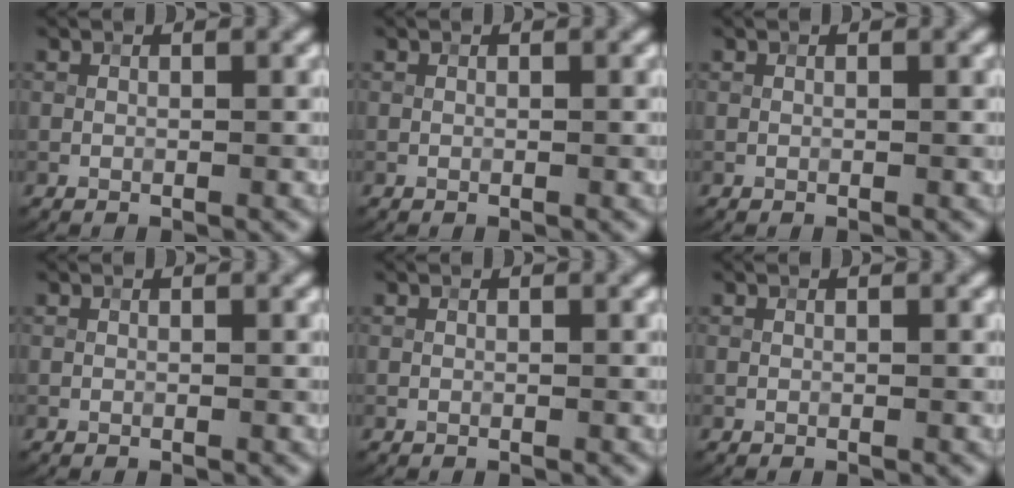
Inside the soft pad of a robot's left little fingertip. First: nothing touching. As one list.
[{"total": 0.0}, {"total": 0.0}, {"total": 0.0}, {"total": 0.0}, {"total": 0.0}]